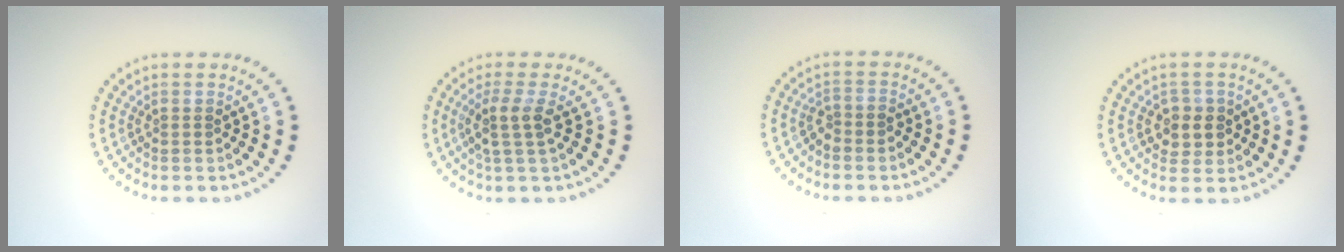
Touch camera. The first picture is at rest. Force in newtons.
{"total": 2.5, "press": 2.0, "slide": 1.6}
{"total": 1.3, "press": 1.1, "slide": 0.7}
{"total": 2.4, "press": 2.2, "slide": 0.7}